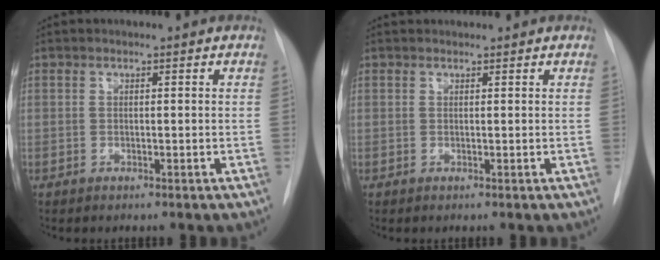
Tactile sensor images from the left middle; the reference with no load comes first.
{"total": 1.5, "force": [1.4, 0.4, 0.2], "torque": [-0.004, 0.024, 0.025]}